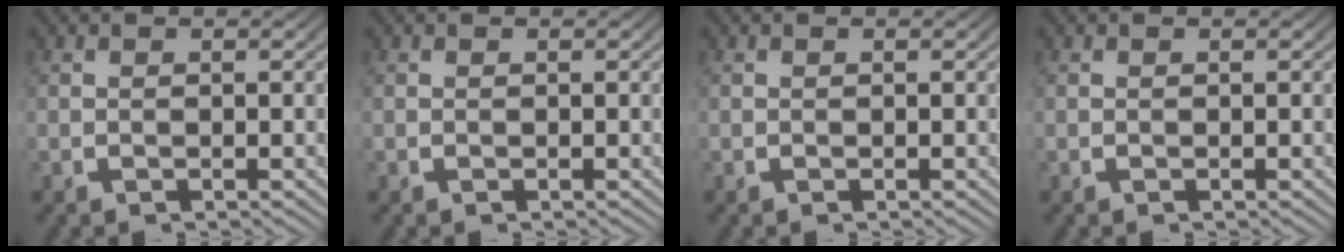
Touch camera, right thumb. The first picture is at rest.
{"total": 0.0}
{"total": 0.0}
{"total": 0.0}